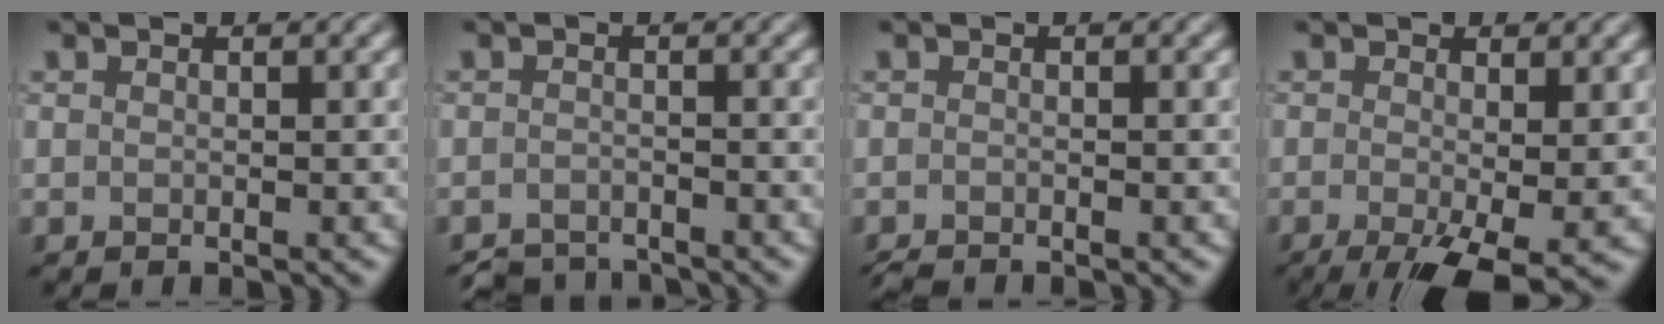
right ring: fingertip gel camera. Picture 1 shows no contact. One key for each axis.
{"total": 3.3, "fx": -3.2, "fy": 0.7, "fz": 0.5, "tx": -0.005, "ty": -0.004, "tz": -0.062}
{"total": 1.1, "fx": -1.1, "fy": -0.1, "fz": 0.2, "tx": -0.005, "ty": -0.004, "tz": -0.027}
{"total": 7.4, "fx": -3.1, "fy": 2.4, "fz": 6.2, "tx": -0.115, "ty": -0.012, "tz": -0.049}